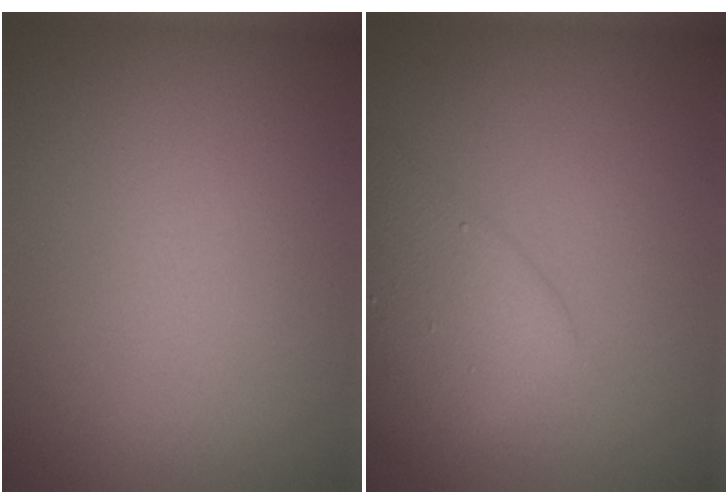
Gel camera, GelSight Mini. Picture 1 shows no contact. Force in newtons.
{"total": 3.9, "press": 3.9, "slide": 0.3}